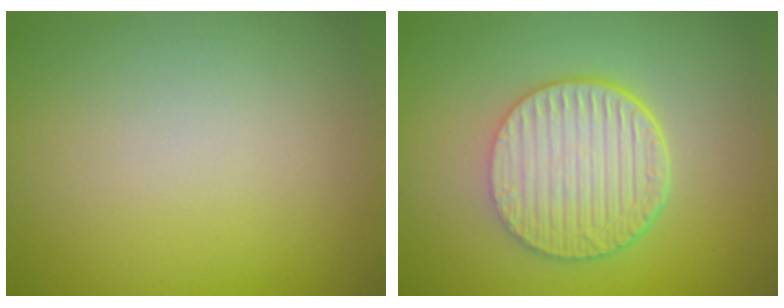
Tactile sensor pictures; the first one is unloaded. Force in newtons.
{"total": 7.1, "press": 4.8, "slide": 5.2}